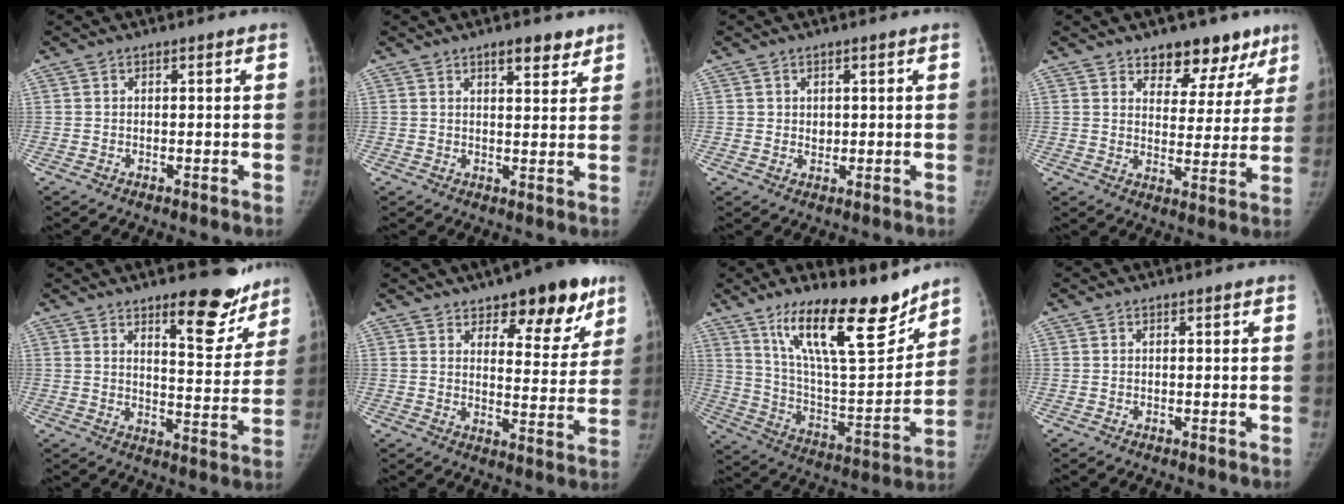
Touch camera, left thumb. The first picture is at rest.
{"total": 4.8, "force": [3.4, 1.8, 3.0], "torque": [-0.026, -0.021, 0.049]}
{"total": 2.0, "force": [0.5, 1.7, 0.8], "torque": [-0.002, -0.004, 0.011]}
{"total": 11.1, "force": [7.9, 6.4, 4.4], "torque": [0.001, -0.039, 0.107]}
{"total": 12.2, "force": [8.7, 4.1, 7.5], "torque": [-0.058, -0.064, 0.125]}
{"total": 14.4, "force": [8.9, 6.1, 9.5], "torque": [-0.069, -0.046, 0.122]}
{"total": 21.7, "force": [15.3, 5.9, 14.2], "torque": [-0.197, -0.089, 0.266]}
{"total": 0.0}